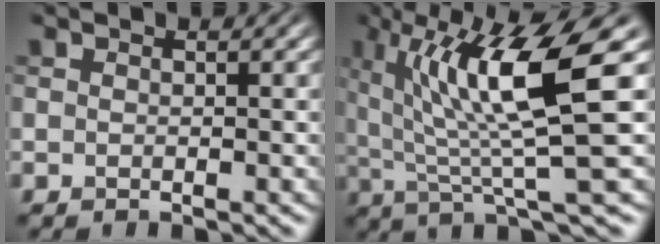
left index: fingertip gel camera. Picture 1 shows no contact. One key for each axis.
{"total": 10.8, "fx": 3.1, "fy": 1.8, "fz": 10.2, "tx": -0.154, "ty": -0.002, "tz": 0.056}